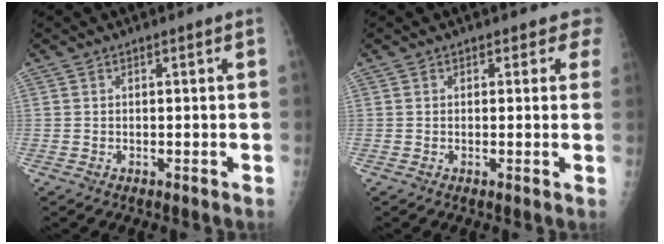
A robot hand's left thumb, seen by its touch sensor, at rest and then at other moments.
{"total": 2.4, "force": [1.8, 1.6, -0.1], "torque": [0.030, -0.008, 0.000]}